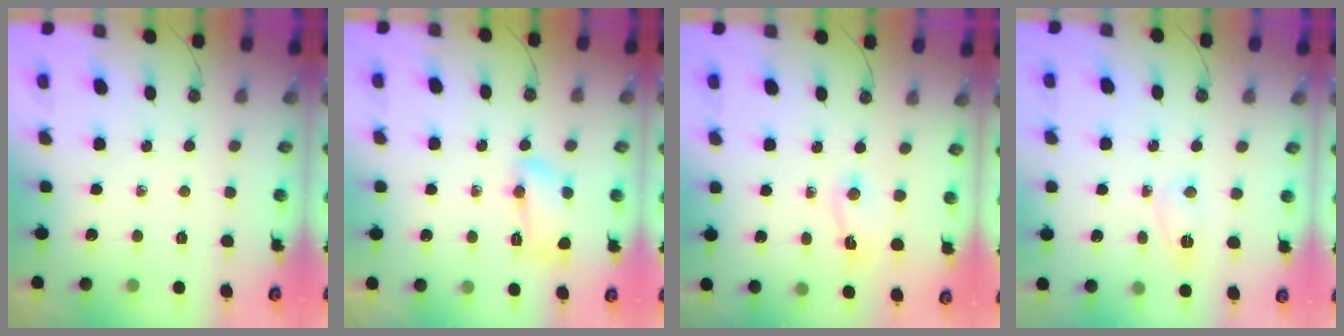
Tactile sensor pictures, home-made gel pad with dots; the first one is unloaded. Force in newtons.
{"total": 9.2, "press": 8.2, "slide": 4.3}
{"total": 1.8, "press": 1.8, "slide": 0.3}
{"total": 3.9, "press": 3.9, "slide": 0.7}